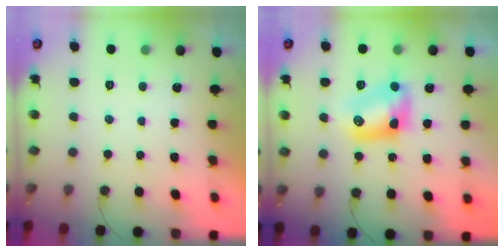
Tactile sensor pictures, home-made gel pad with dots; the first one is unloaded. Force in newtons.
{"total": 9.0, "press": 9.0, "slide": 0.4}